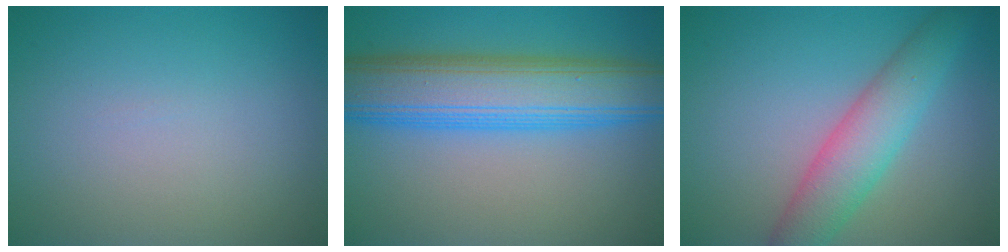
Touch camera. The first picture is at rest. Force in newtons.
{"total": 9.6, "press": 9.6, "slide": 0.1}
{"total": 5.1, "press": 5.1, "slide": 0.2}